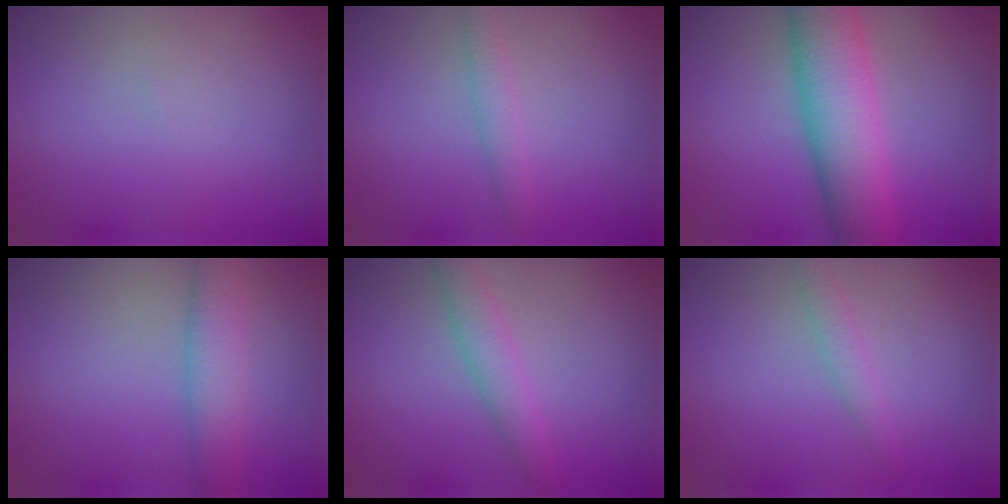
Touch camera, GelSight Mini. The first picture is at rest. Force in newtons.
{"total": 1.6, "press": 1.6, "slide": 0.0}
{"total": 8.7, "press": 8.7, "slide": 0.2}
{"total": 3.8, "press": 3.8, "slide": 0.1}
{"total": 2.6, "press": 2.6, "slide": 0.1}
{"total": 1.4, "press": 1.4, "slide": 0.1}